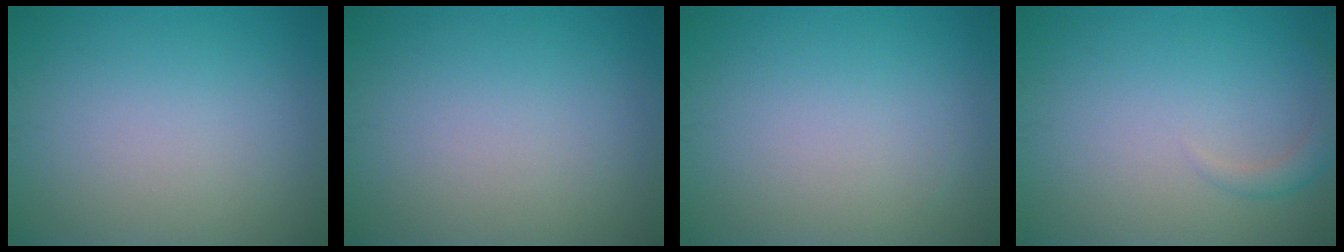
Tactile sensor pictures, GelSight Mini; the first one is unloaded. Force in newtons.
{"total": 0.0}
{"total": 0.0}
{"total": 1.5, "press": 1.5, "slide": 0.1}